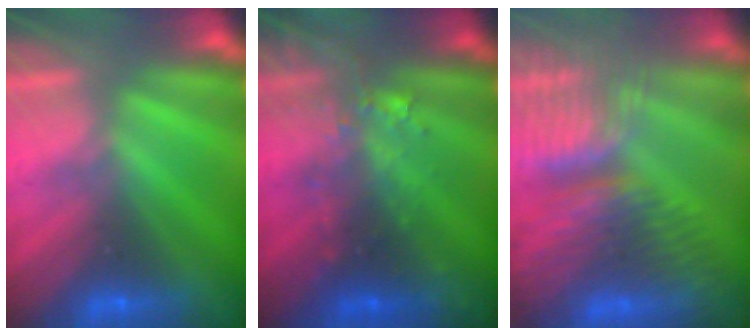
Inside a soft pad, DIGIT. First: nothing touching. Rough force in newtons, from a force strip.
{"total": 7.8}
{"total": 13.7}